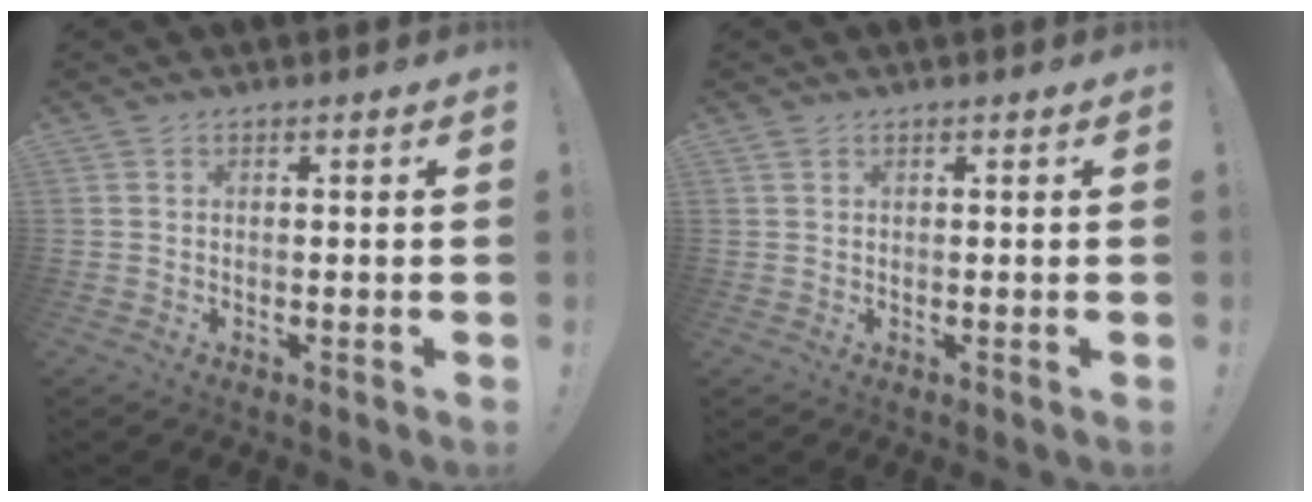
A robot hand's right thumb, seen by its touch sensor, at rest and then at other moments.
{"total": 0.9, "force": [0.6, 0.4, 0.3], "torque": [-0.011, 0.003, 0.013]}